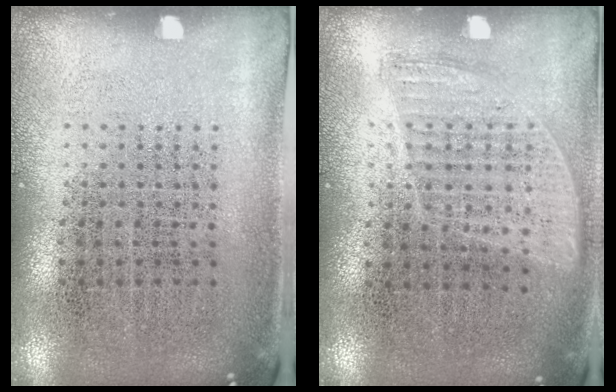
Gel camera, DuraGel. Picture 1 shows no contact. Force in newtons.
{"total": 0.8, "press": 0.7, "slide": 0.4}